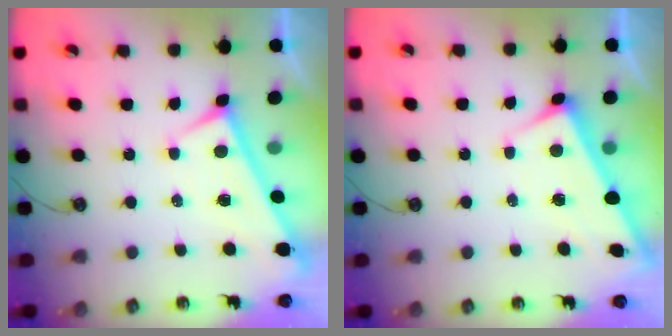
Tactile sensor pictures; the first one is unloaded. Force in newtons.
{"total": 4.7, "press": 4.7, "slide": 0.1}